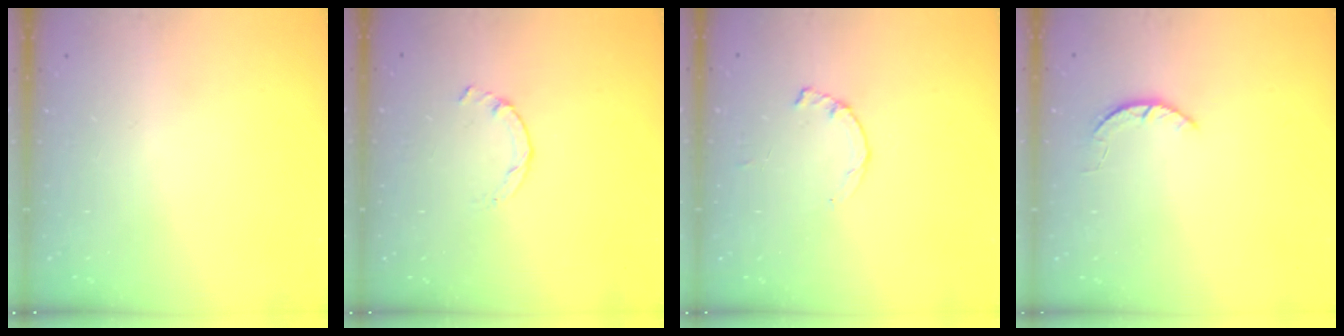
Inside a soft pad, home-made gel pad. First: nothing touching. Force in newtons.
{"total": 0.0}
{"total": 1.2, "press": 1.2, "slide": 0.3}
{"total": 1.6, "press": 1.6, "slide": 0.3}